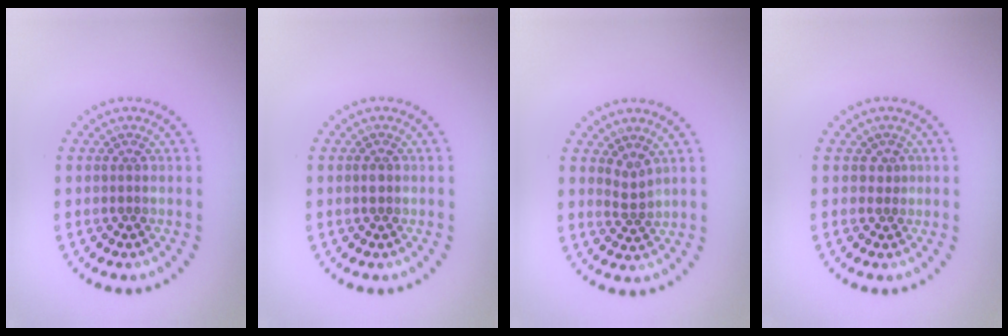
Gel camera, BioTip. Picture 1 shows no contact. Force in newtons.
{"total": 0.6, "press": 0.6, "slide": 0.3}
{"total": 1.4, "press": 0.9, "slide": 1.0}
{"total": 0.6, "press": 0.3, "slide": 0.5}